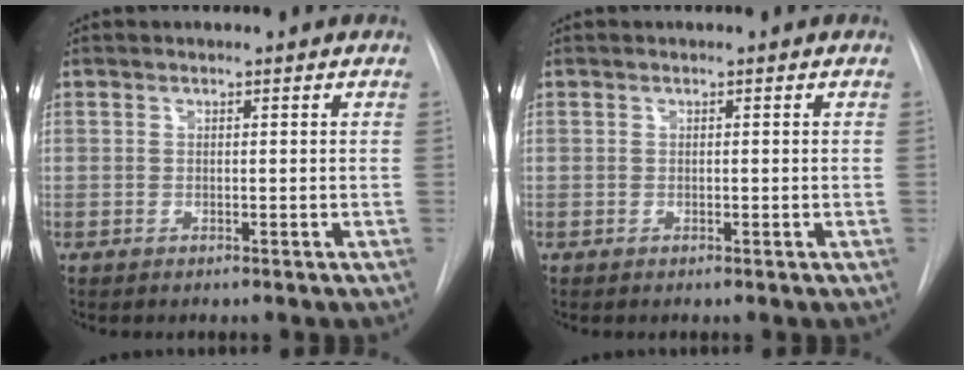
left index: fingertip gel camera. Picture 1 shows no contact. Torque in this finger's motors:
{"motor_torque": [-0.12, -0.09, -0.01, -0.01]}